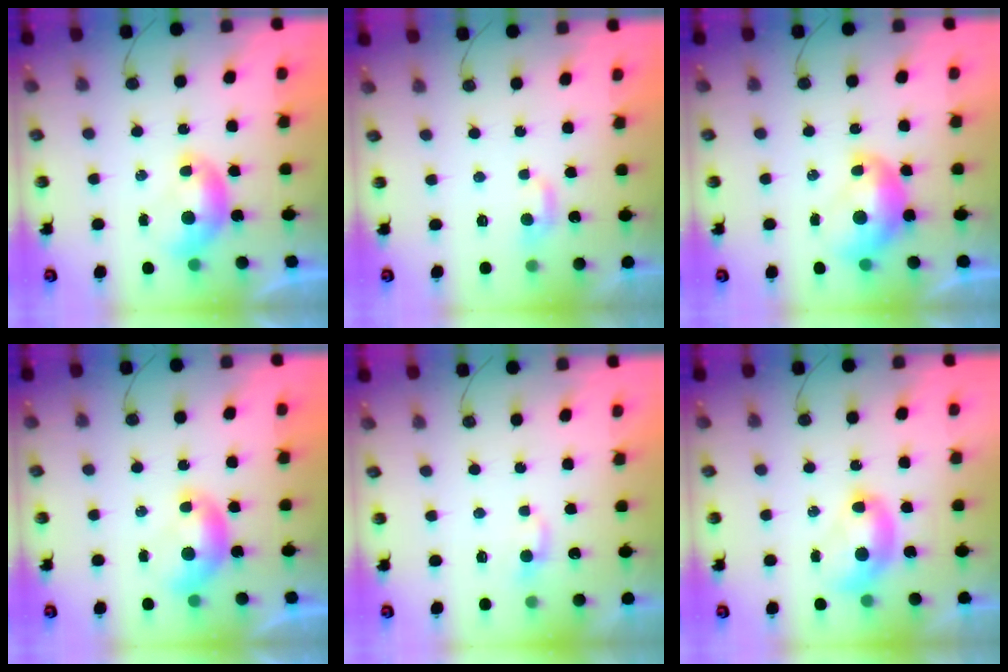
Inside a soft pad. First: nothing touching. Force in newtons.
{"total": 1.6, "press": 1.5, "slide": 0.6}
{"total": 2.6, "press": 2.5, "slide": 0.3}
{"total": 0.0}
{"total": 2.5, "press": 2.4, "slide": 0.4}
{"total": 2.7, "press": 2.7, "slide": 0.1}